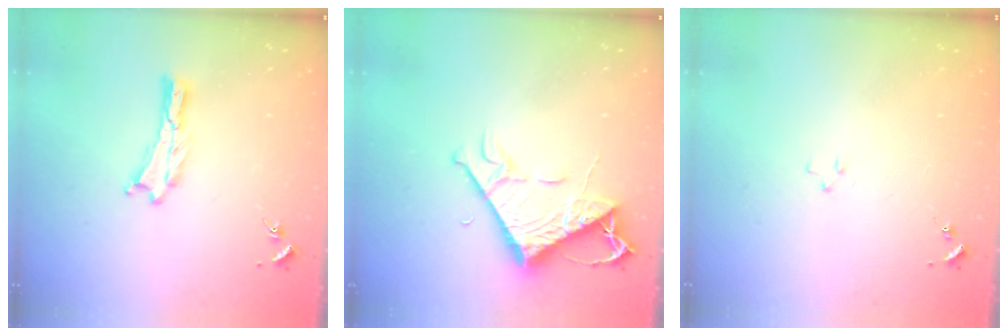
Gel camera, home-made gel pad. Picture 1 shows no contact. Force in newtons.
{"total": 8.0, "press": 7.9, "slide": 0.8}
{"total": 0.7, "press": 0.7, "slide": 0.2}